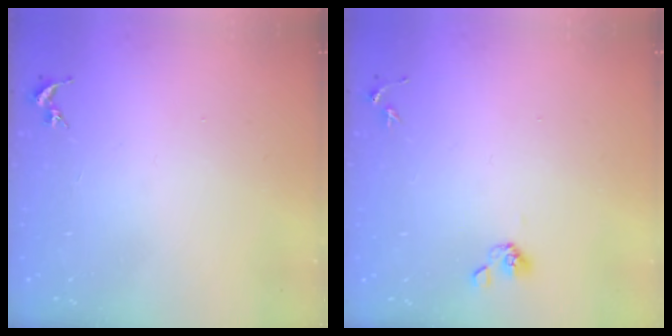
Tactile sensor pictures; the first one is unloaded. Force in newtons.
{"total": 5.0, "press": 4.7, "slide": 1.7}